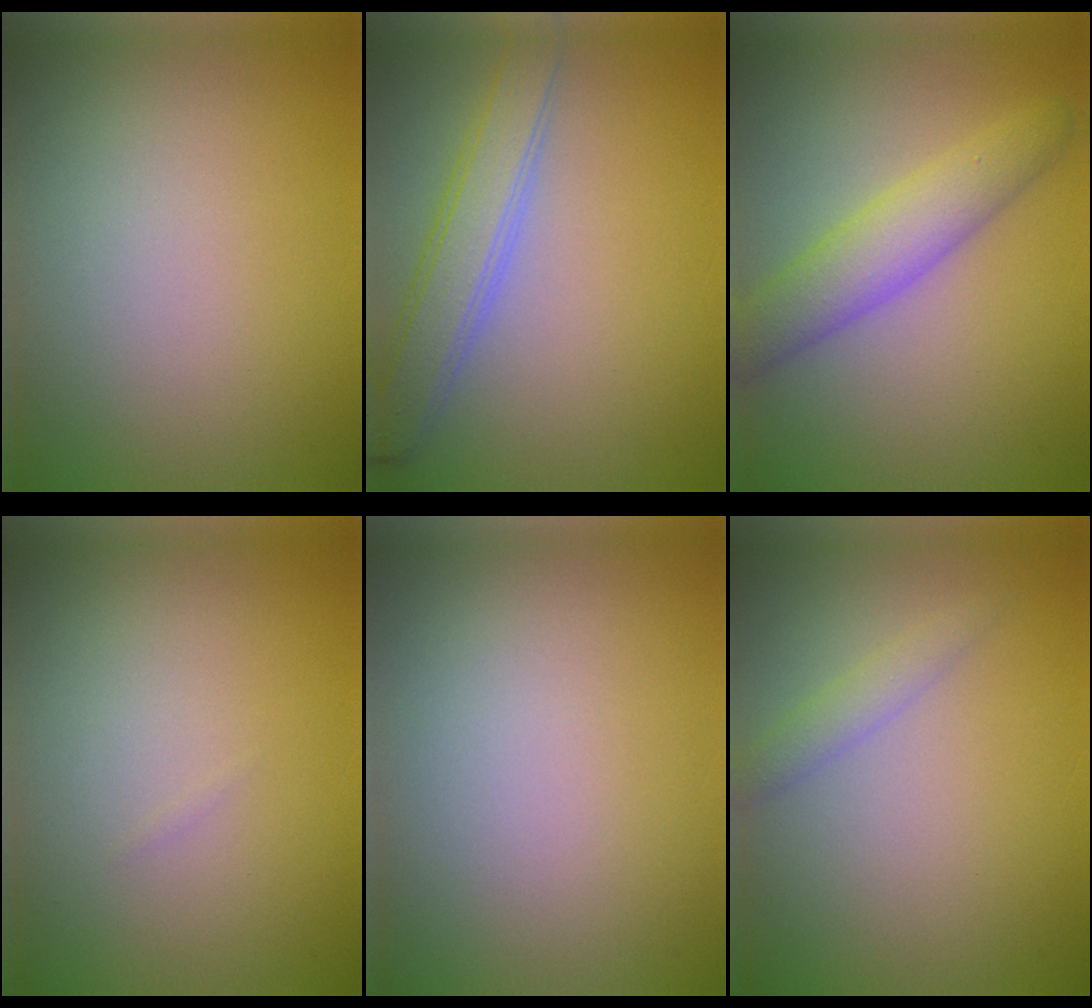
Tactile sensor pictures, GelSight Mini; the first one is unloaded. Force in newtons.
{"total": 4.0, "press": 4.0, "slide": 0.3}
{"total": 4.6, "press": 4.6, "slide": 0.2}
{"total": 0.0}
{"total": 0.0}
{"total": 1.5, "press": 1.5, "slide": 0.1}